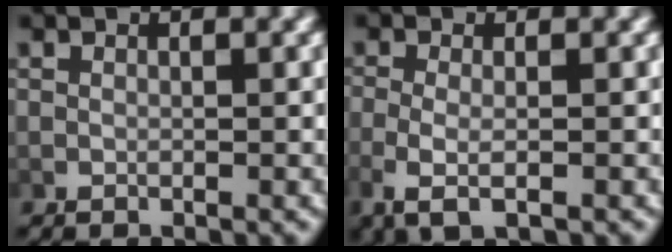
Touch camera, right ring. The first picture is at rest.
{"total": 3.2, "force": [-1.1, 1.1, 2.8], "torque": [-0.073, -0.014, -0.011]}